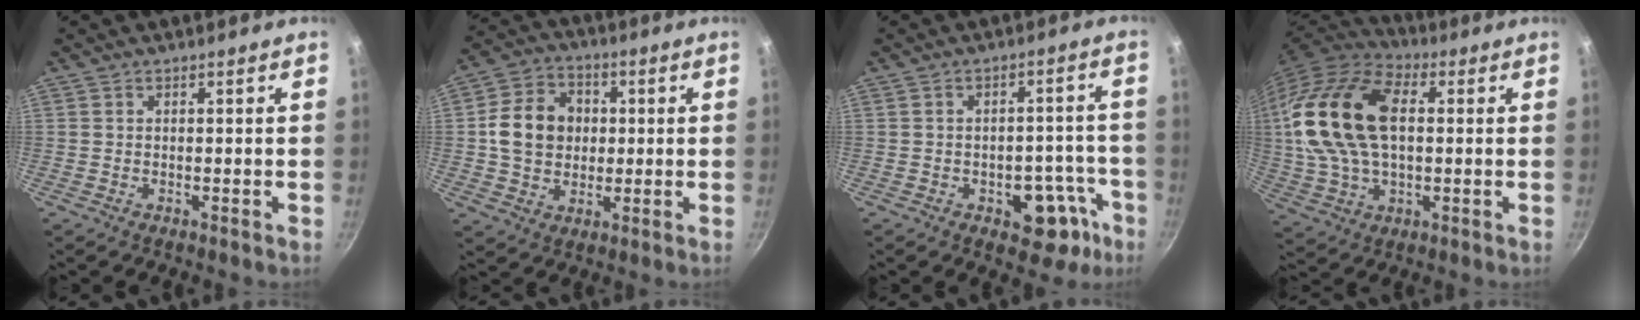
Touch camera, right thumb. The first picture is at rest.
{"total": 11.7, "force": [1.0, 9.8, 6.4], "torque": [-0.090, 0.015, 0.009]}
{"total": 10.4, "force": [-4.7, 6.2, 6.9], "torque": [-0.026, 0.040, -0.051]}
{"total": 21.3, "force": [3.1, 12.8, 16.8], "torque": [-0.312, 0.017, 0.050]}